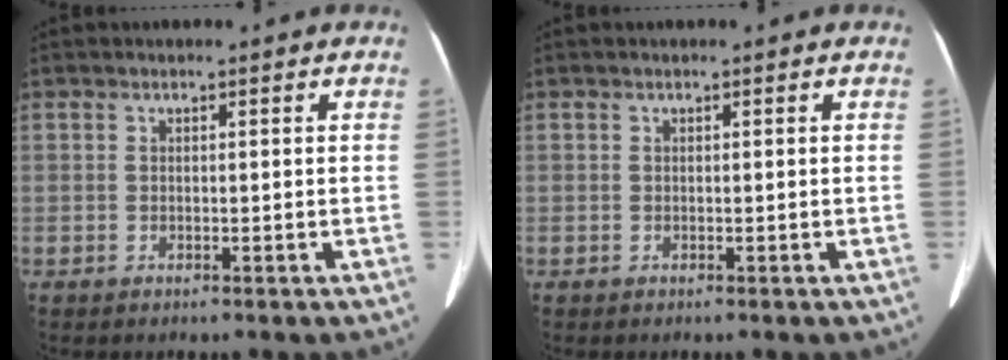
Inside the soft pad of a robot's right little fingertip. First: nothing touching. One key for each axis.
{"total": 0.0}